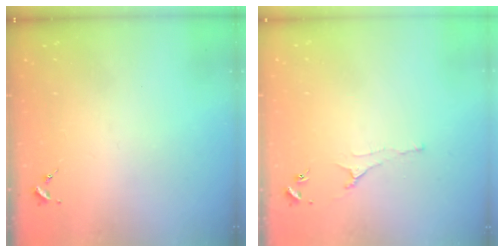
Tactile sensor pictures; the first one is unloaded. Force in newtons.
{"total": 3.0, "press": 2.9, "slide": 0.6}